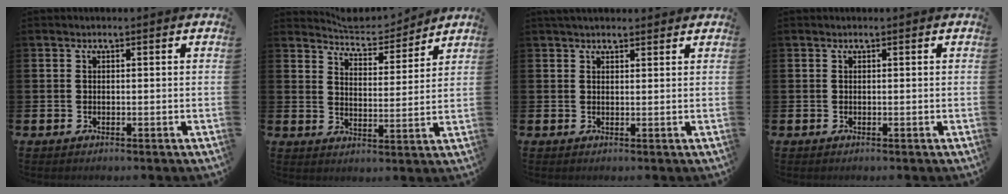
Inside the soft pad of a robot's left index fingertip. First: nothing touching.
{"total": 5.6, "force": [5.5, 1.0, 0.4], "torque": [-0.029, -0.040, 0.096]}
{"total": 2.2, "force": [2.0, 0.6, 0.5], "torque": [-0.002, -0.004, 0.035]}
{"total": 0.0}